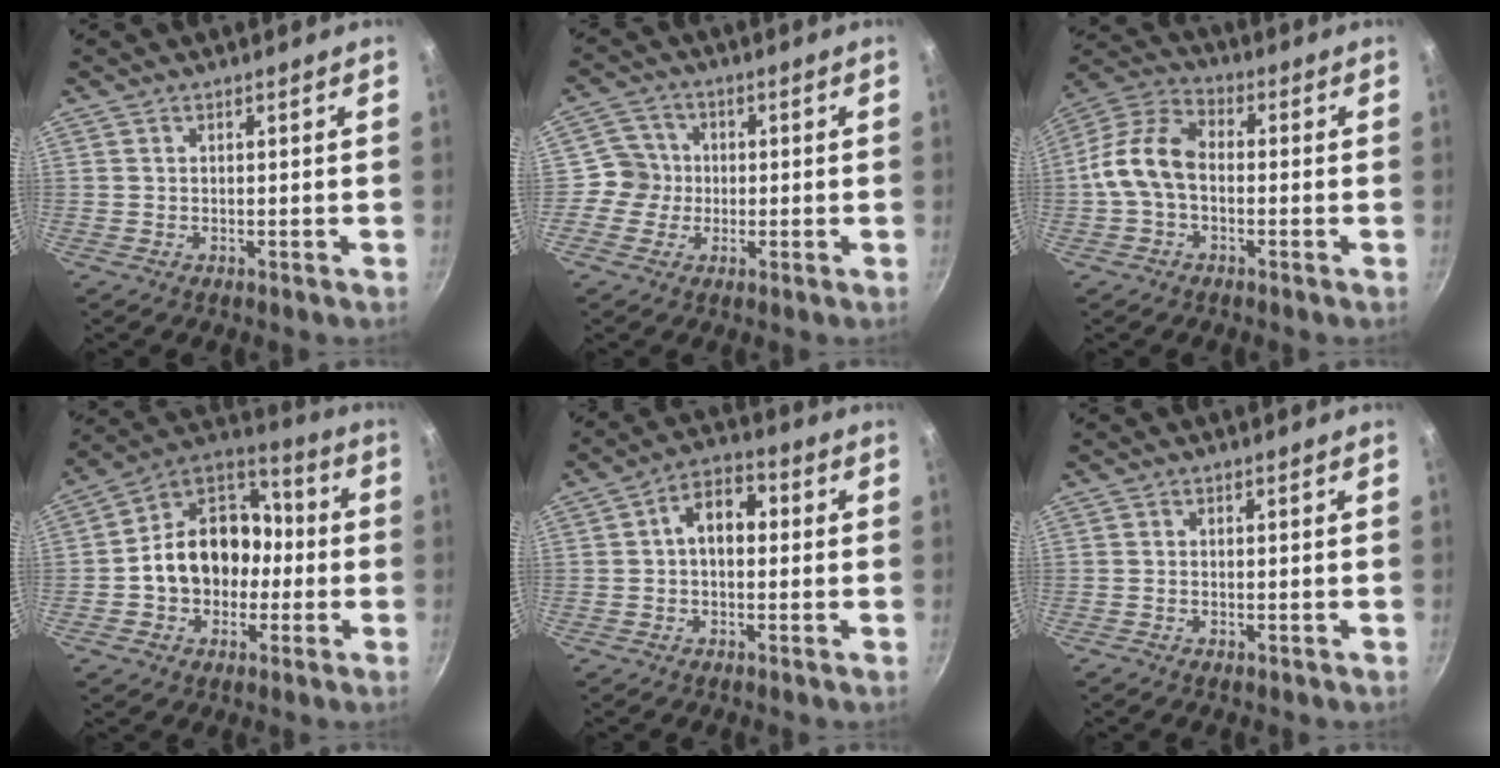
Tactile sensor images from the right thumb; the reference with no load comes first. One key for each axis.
{"total": 5.7, "fx": -0.7, "fy": 5.6, "fz": 0.7, "tx": 0.022, "ty": 0.014, "tz": -0.023}
{"total": 11.2, "fx": -1.1, "fy": 7.3, "fz": 8.5, "tx": -0.166, "ty": 0.035, "tz": -0.032}
{"total": 17.2, "fx": -1.6, "fy": 12.9, "fz": 11.2, "tx": -0.136, "ty": 0.043, "tz": -0.032}
{"total": 7.5, "fx": 0.6, "fy": 4.8, "fz": 5.7, "tx": -0.075, "ty": 0.028, "tz": -0.002}
{"total": 0.7, "fx": -0.3, "fy": 0.3, "fz": 0.5, "tx": -0.009, "ty": 0.003, "tz": -0.005}